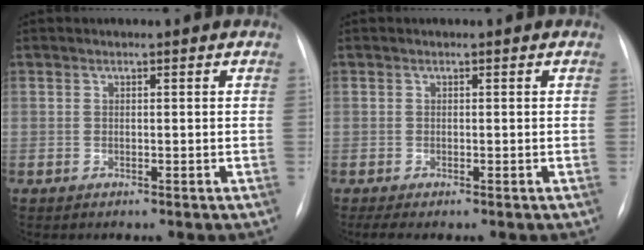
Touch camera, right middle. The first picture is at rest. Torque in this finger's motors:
{"motor_torque": [0.46, -0.41, -0.05, 0.01]}